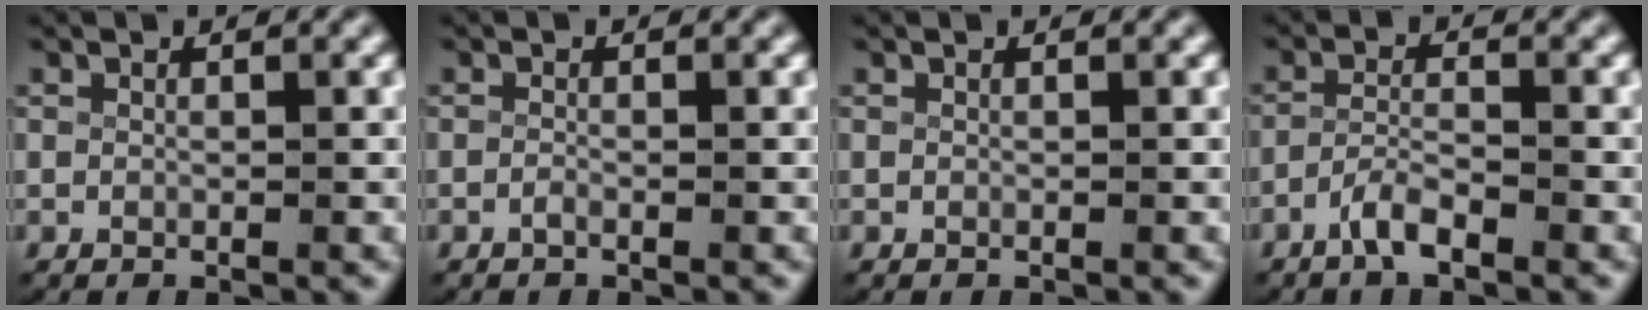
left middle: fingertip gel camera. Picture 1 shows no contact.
{"total": 0.7, "force": [-0.7, 0.0, 0.3], "torque": [-0.014, -0.007, -0.011]}
{"total": 0.0}
{"total": 2.5, "force": [-2.0, 0.5, 1.4], "torque": [-0.030, -0.004, -0.038]}